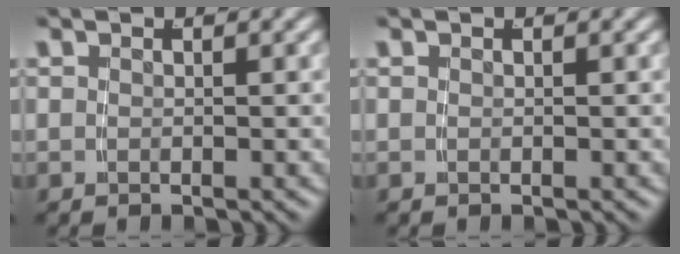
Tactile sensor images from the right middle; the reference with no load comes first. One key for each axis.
{"total": 0.0}